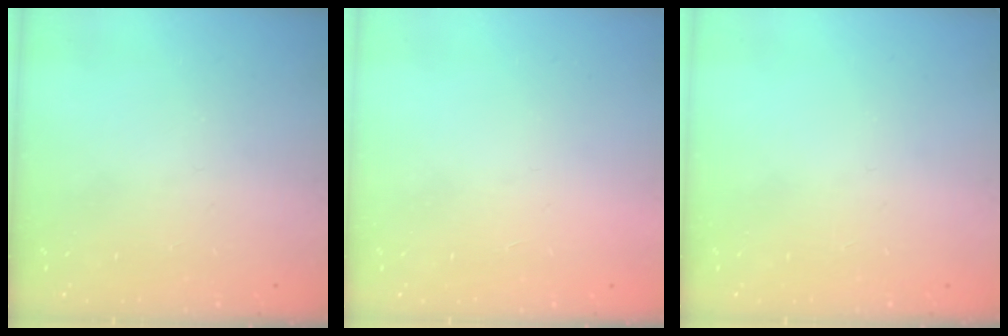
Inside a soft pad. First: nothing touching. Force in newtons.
{"total": 1.7, "press": 1.6, "slide": 0.1}
{"total": 0.0}